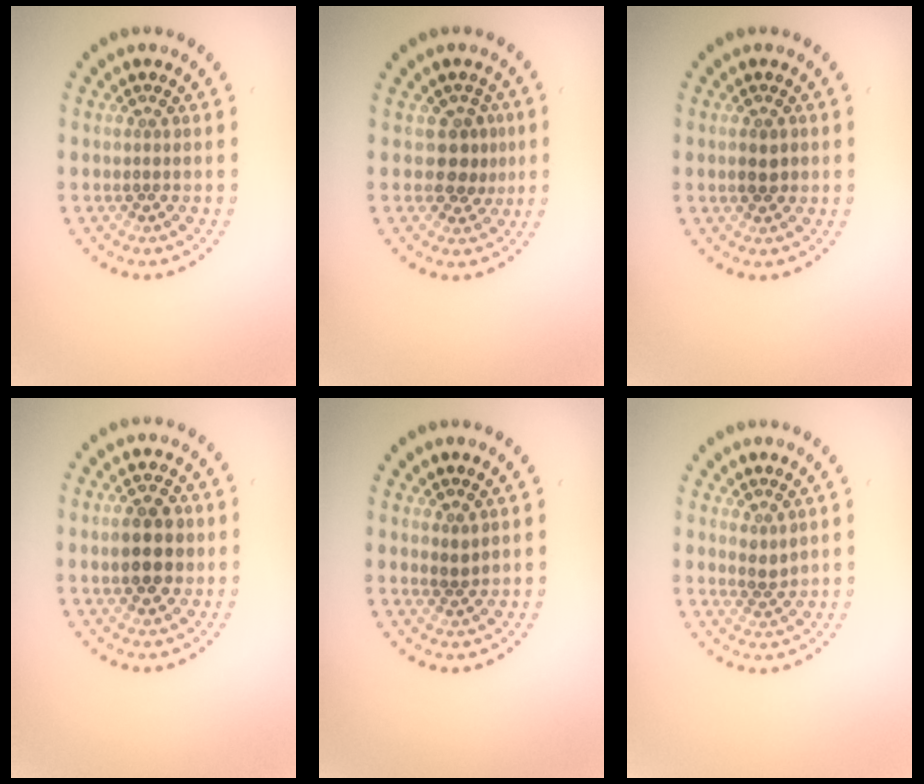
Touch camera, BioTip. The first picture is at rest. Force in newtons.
{"total": 2.5, "press": 2.2, "slide": 1.1}
{"total": 1.6, "press": 1.6, "slide": 0.1}
{"total": 4.0, "press": 4.0, "slide": 0.2}
{"total": 0.8, "press": 0.7, "slide": 0.3}
{"total": 1.3, "press": 1.1, "slide": 0.7}